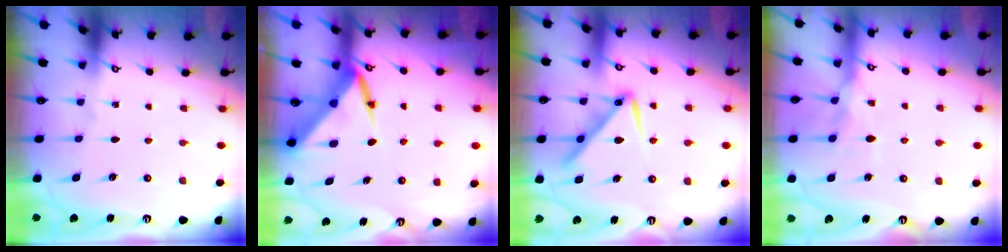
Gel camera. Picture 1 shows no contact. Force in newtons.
{"total": 5.9, "press": 5.9, "slide": 0.4}
{"total": 11.4, "press": 11.4, "slide": 0.2}
{"total": 10.8, "press": 10.7, "slide": 0.9}